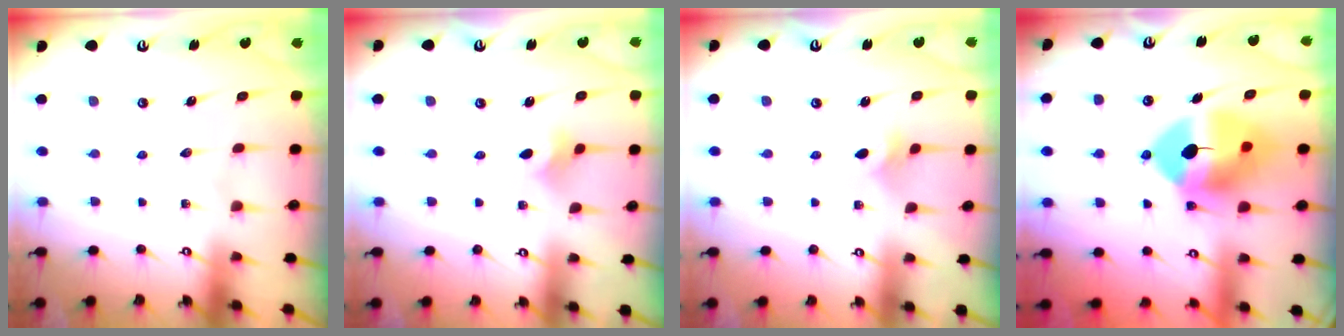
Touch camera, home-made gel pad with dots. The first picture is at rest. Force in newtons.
{"total": 2.5, "press": 2.5, "slide": 0.5}
{"total": 2.0, "press": 1.9, "slide": 0.5}
{"total": 14.0, "press": 13.8, "slide": 2.3}